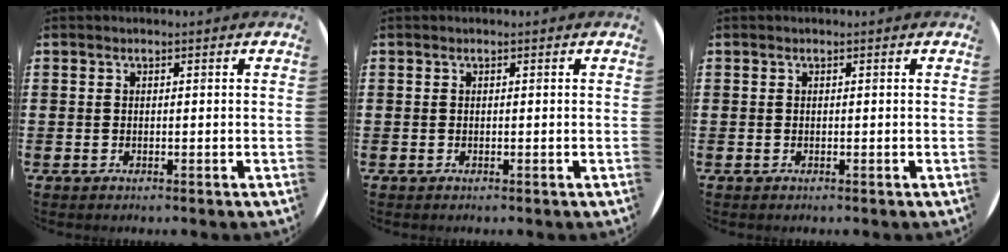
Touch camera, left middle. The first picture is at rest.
{"total": 0.0}
{"total": 0.0}